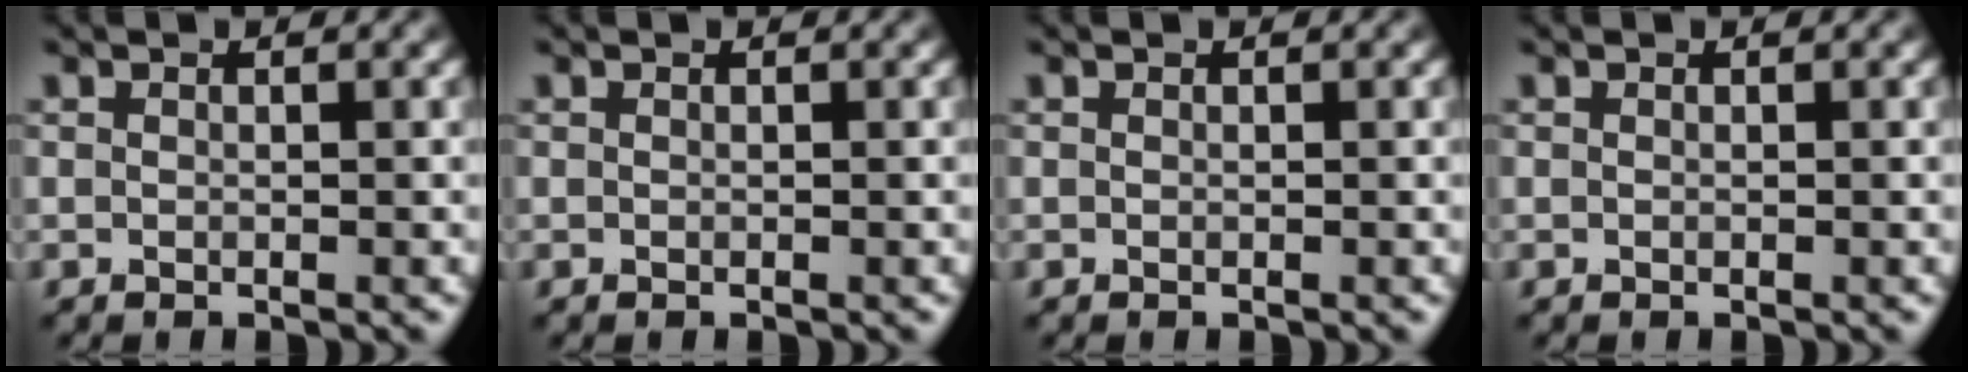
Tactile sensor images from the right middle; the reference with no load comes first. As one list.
[{"total": 0.0}, {"total": 0.0}, {"total": 0.0}]